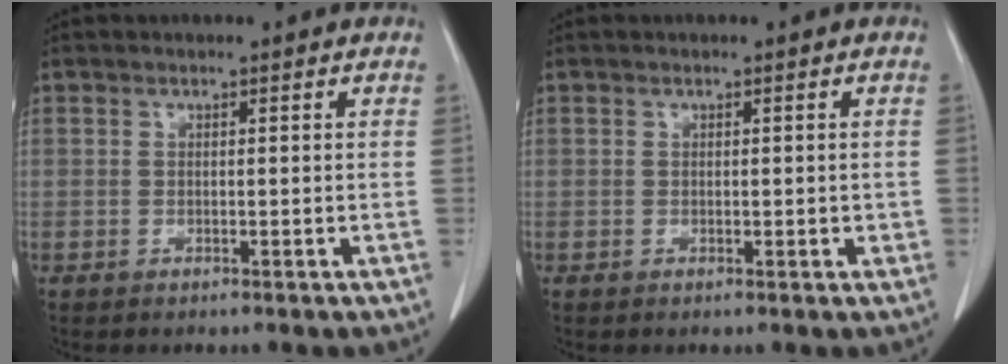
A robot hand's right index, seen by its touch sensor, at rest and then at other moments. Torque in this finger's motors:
{"motor_torque": [-0.02, 0.06, 0.05, 0.06]}